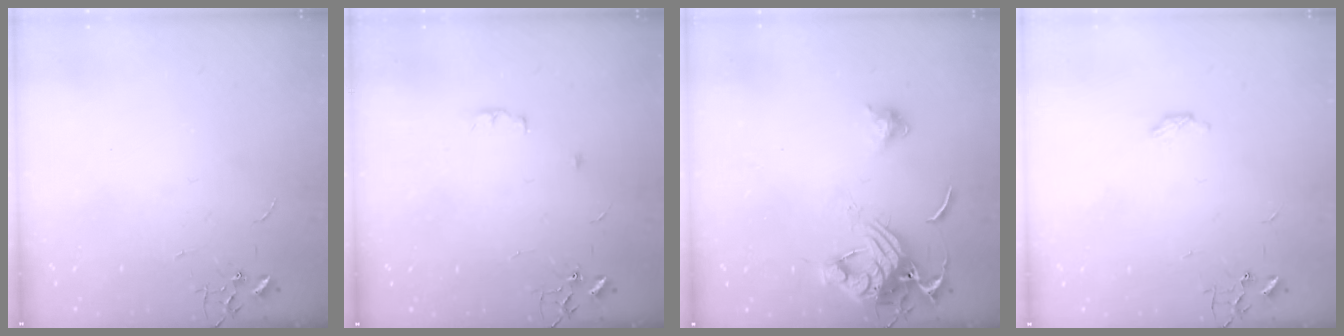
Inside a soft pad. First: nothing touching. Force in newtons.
{"total": 4.7, "press": 4.6, "slide": 0.8}
{"total": 13.0, "press": 13.0, "slide": 1.4}
{"total": 2.9, "press": 2.9, "slide": 0.5}